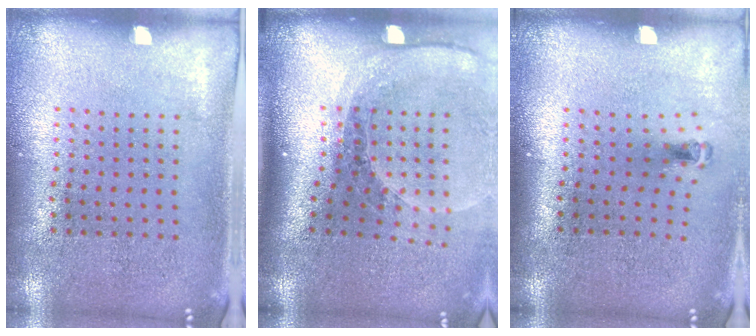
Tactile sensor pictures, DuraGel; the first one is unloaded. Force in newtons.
{"total": 1.9, "press": 1.6, "slide": 1.0}
{"total": 0.7, "press": 0.3, "slide": 0.6}